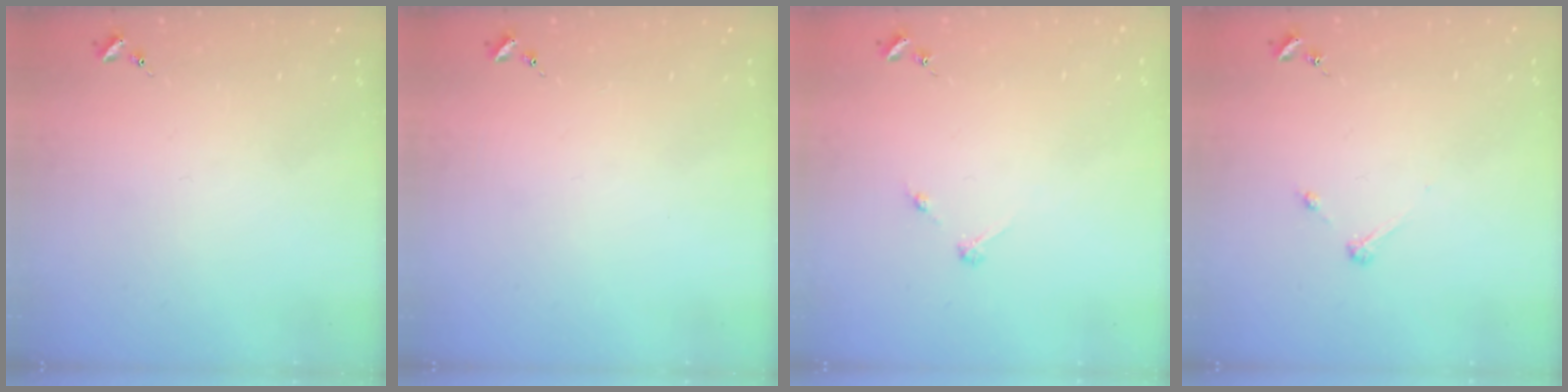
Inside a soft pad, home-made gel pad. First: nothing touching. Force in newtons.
{"total": 0.0}
{"total": 2.7, "press": 2.7, "slide": 0.3}
{"total": 3.3, "press": 3.2, "slide": 0.4}